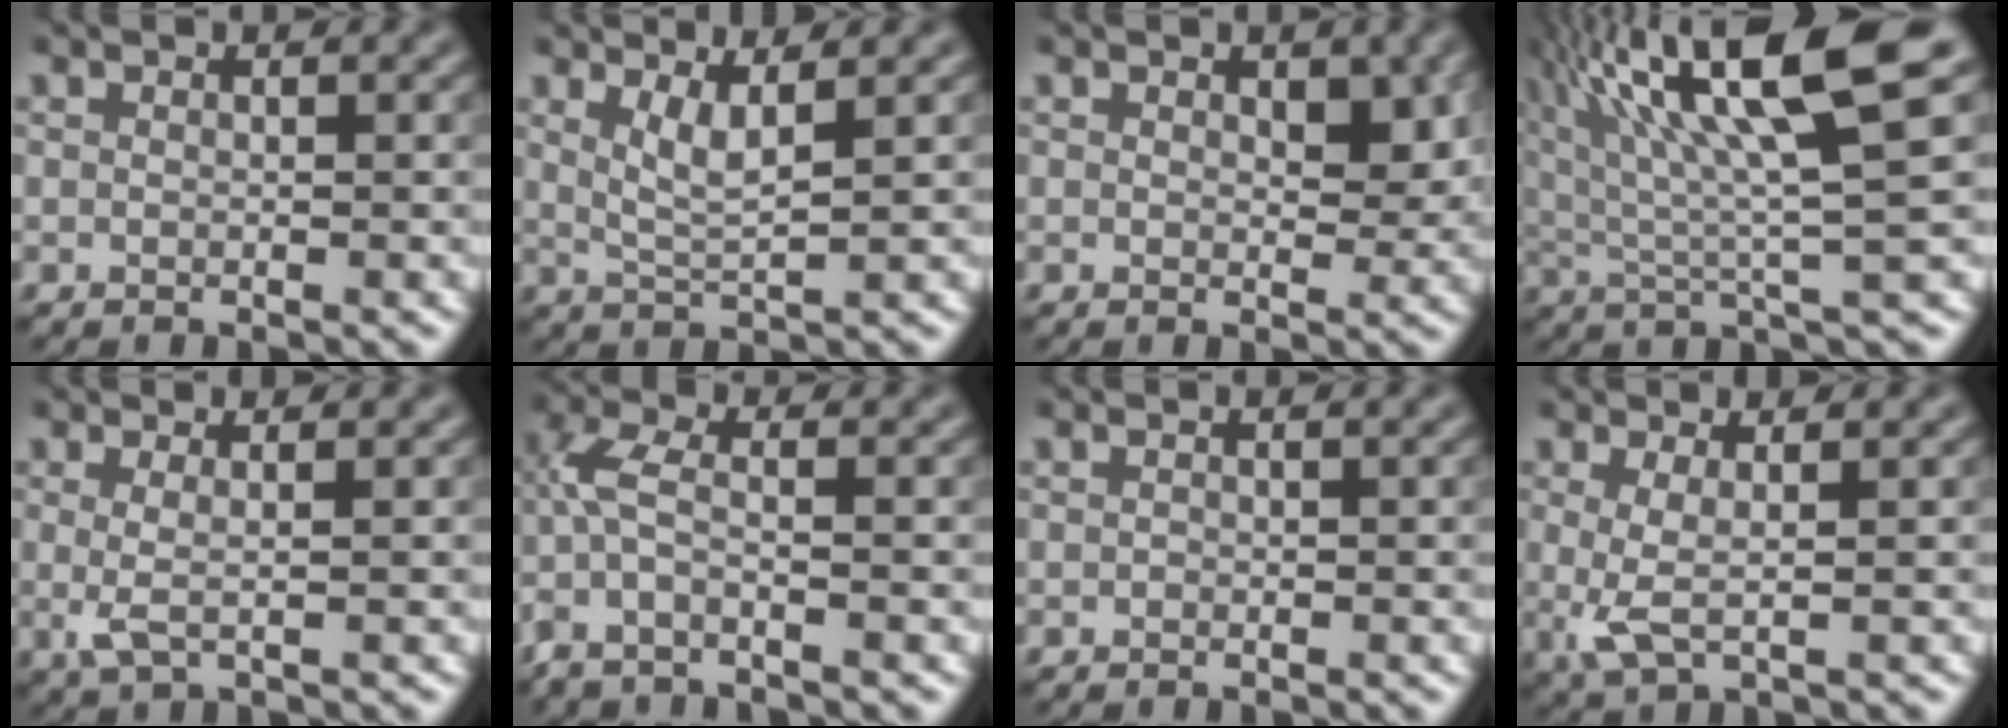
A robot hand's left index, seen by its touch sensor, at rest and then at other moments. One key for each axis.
{"total": 2.6, "fx": 1.3, "fy": 0.6, "fz": 2.1, "tx": -0.037, "ty": -0.008, "tz": 0.027}
{"total": 2.8, "fx": 0.6, "fy": 1.6, "fz": 2.2, "tx": -0.023, "ty": -0.006, "tz": 0.011}
{"total": 13.0, "fx": 5.6, "fy": 2.7, "fz": 11.4, "tx": -0.192, "ty": 0.025, "tz": 0.098}
{"total": 2.0, "fx": 0.1, "fy": 0.6, "fz": 1.9, "tx": -0.038, "ty": -0.003, "tz": 0.000}
{"total": 3.4, "fx": -1.6, "fy": 0.8, "fz": 2.8, "tx": -0.073, "ty": -0.001, "tz": -0.047}
{"total": 0.0}
{"total": 2.5, "fx": 0.2, "fy": 0.7, "fz": 2.4, "tx": -0.053, "ty": -0.003, "tz": 0.003}